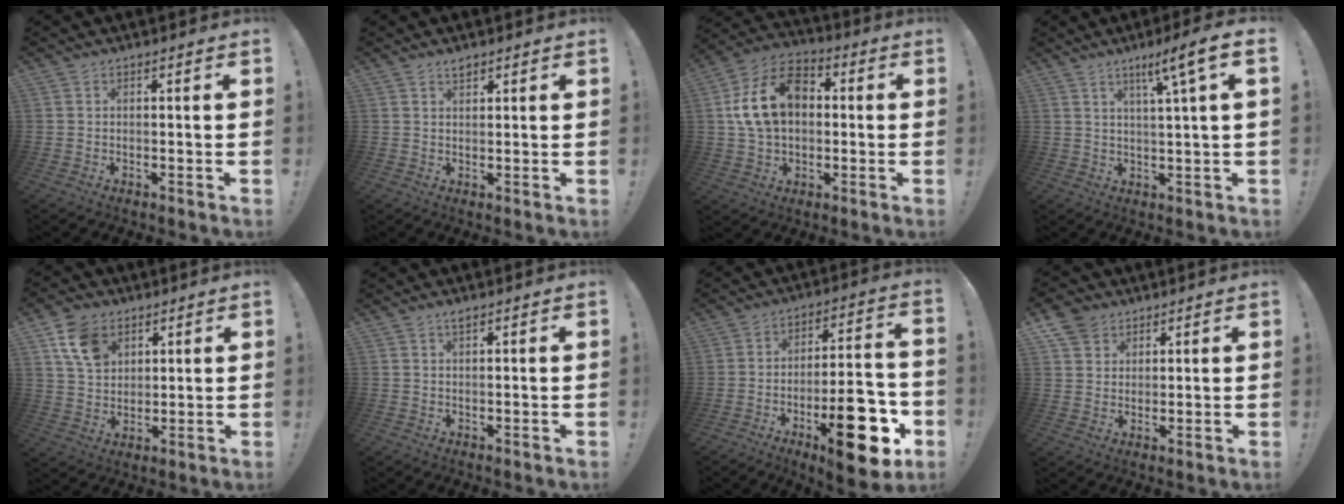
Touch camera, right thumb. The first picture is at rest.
{"total": 2.1, "force": [1.8, 0.6, 0.9], "torque": [-0.009, -0.011, 0.032]}
{"total": 16.9, "force": [2.7, 12.1, 11.4], "torque": [-0.188, 0.011, 0.050]}
{"total": 8.4, "force": [3.9, -0.5, 7.5], "torque": [-0.107, -0.024, 0.052]}
{"total": 11.0, "force": [5.7, 7.7, 5.4], "torque": [-0.086, -0.019, 0.112]}
{"total": 1.3, "force": [1.0, 0.1, 0.8], "torque": [-0.008, -0.005, 0.016]}
{"total": 20.7, "force": [-8.4, 7.6, 17.3], "torque": [-0.227, 0.052, -0.119]}
{"total": 6.6, "force": [4.3, 4.8, 1.0], "torque": [-0.025, -0.019, 0.088]}